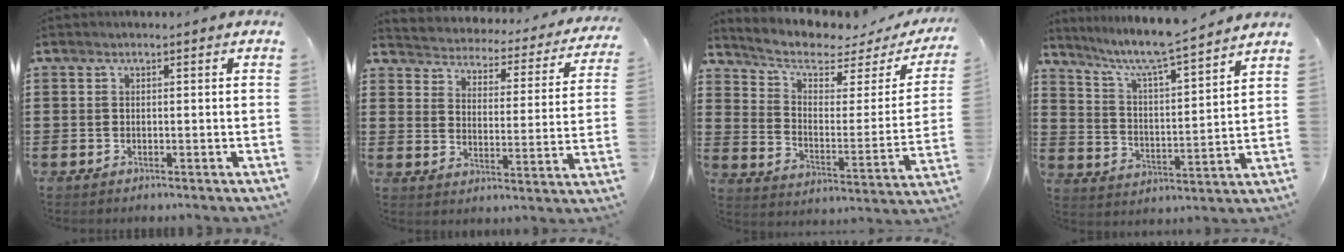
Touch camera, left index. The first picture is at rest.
{"total": 2.5, "force": [2.5, 0.2, -0.2], "torque": [-0.018, -0.031, 0.032]}
{"total": 5.4, "force": [4.0, 2.0, 3.0], "torque": [-0.073, -0.032, 0.063]}
{"total": 6.6, "force": [5.8, -0.1, 3.0], "torque": [-0.082, -0.044, 0.092]}